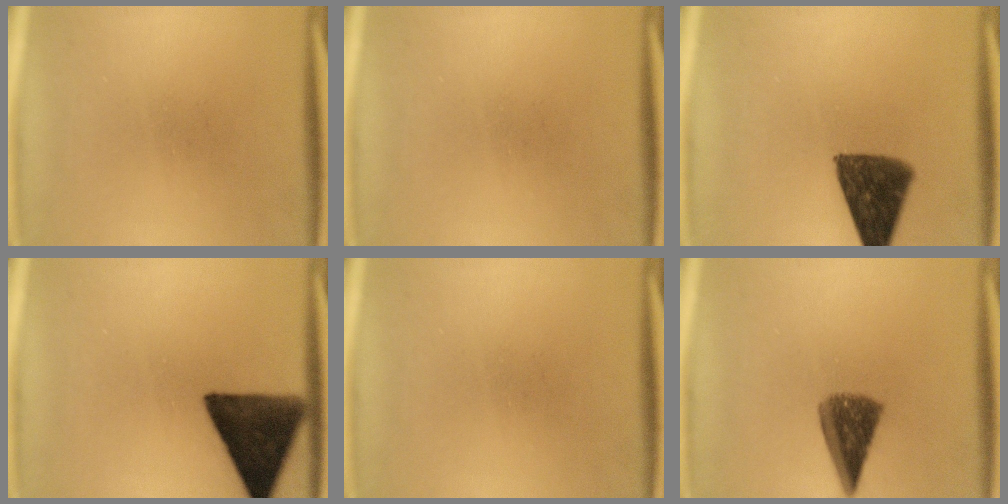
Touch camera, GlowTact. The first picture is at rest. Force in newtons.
{"total": 0.0}
{"total": 11.3}
{"total": 14.2}
{"total": 0.0}
{"total": 7.5}